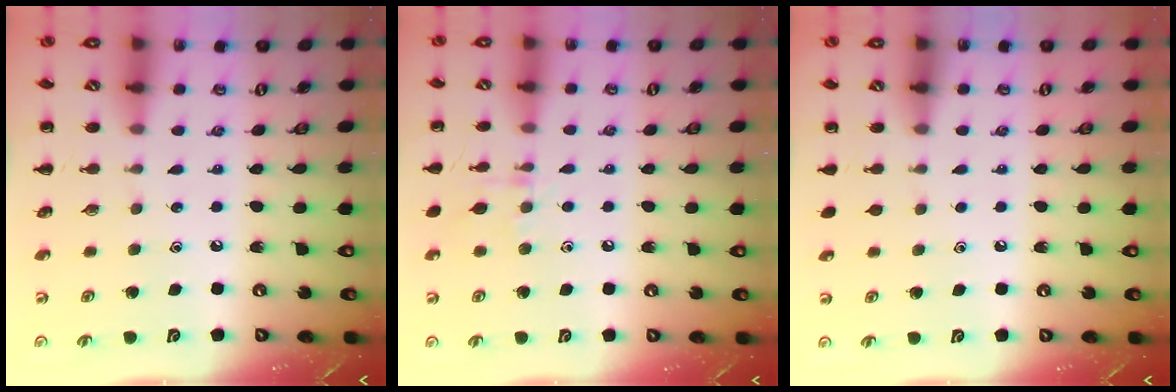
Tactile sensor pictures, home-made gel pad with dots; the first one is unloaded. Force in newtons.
{"total": 7.6, "press": 7.5, "slide": 1.4}
{"total": 1.1, "press": 1.1, "slide": 0.2}